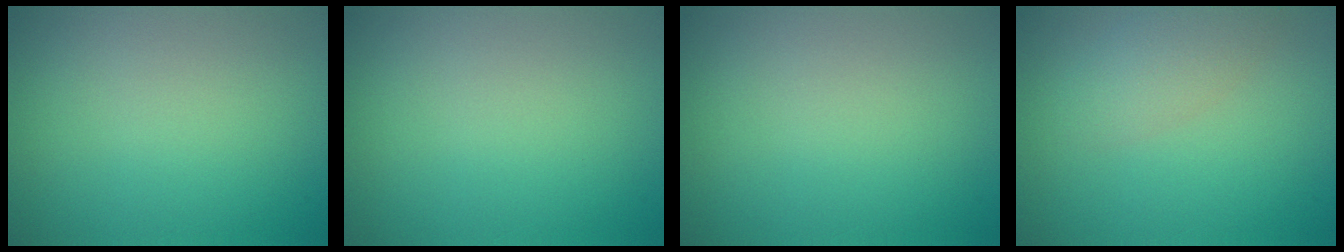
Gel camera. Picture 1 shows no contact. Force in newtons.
{"total": 0.0}
{"total": 0.0}
{"total": 2.3, "press": 2.3, "slide": 0.1}